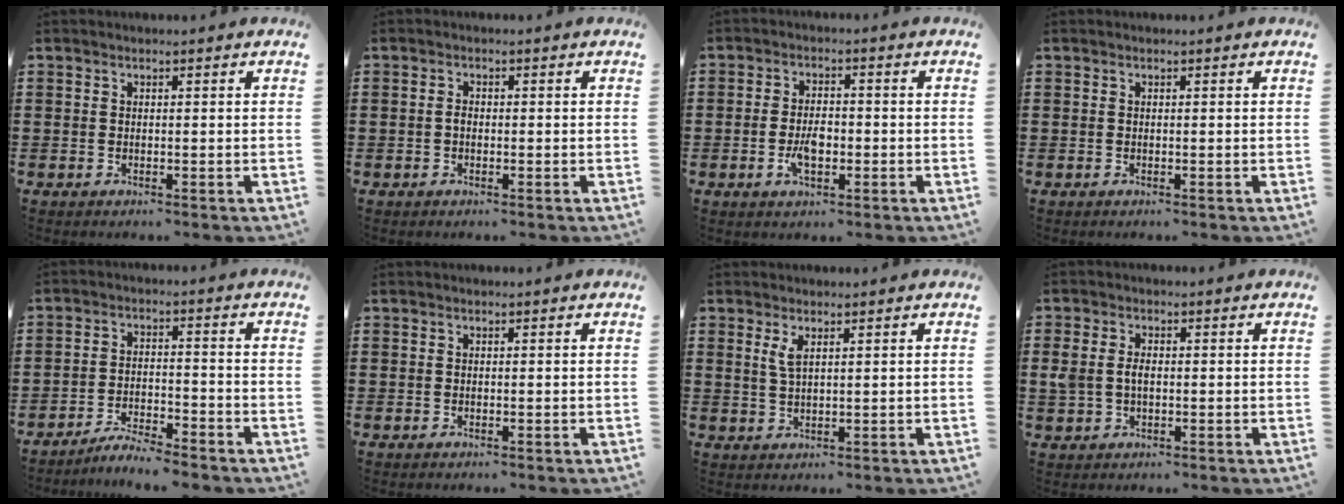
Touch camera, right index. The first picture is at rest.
{"total": 1.3, "force": [-0.3, 0.7, 1.0], "torque": [-0.027, -0.002, -0.009]}
{"total": 4.3, "force": [-1.0, 2.3, 3.4], "torque": [-0.076, 0.003, -0.022]}
{"total": 0.0}
{"total": 4.4, "force": [-4.3, -0.2, 0.8], "torque": [-0.025, -0.001, -0.089]}
{"total": 0.0}
{"total": 2.5, "force": [1.3, 0.7, 2.0], "torque": [-0.042, 0.003, 0.023]}
{"total": 2.7, "force": [0.0, 1.8, 2.0], "torque": [-0.056, 0.002, -0.004]}